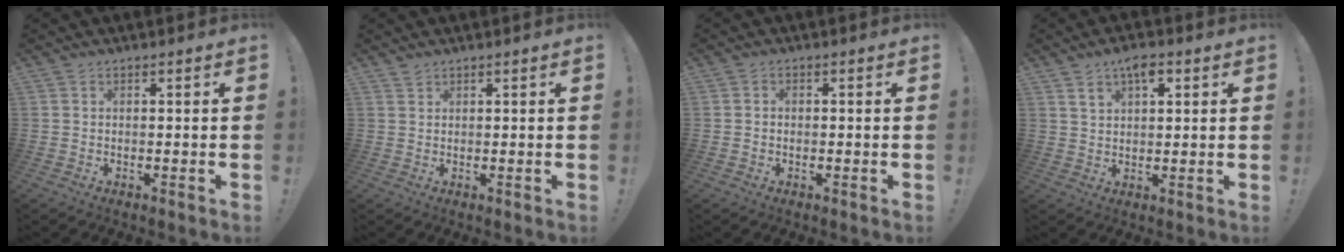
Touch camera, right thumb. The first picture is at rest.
{"total": 1.3, "force": [1.1, 0.5, 0.3], "torque": [0.000, -0.004, 0.021]}
{"total": 0.7, "force": [-0.2, 0.7, 0.1], "torque": [-0.002, 0.004, -0.003]}
{"total": 6.3, "force": [3.4, 3.5, 4.1], "torque": [-0.061, -0.008, 0.057]}